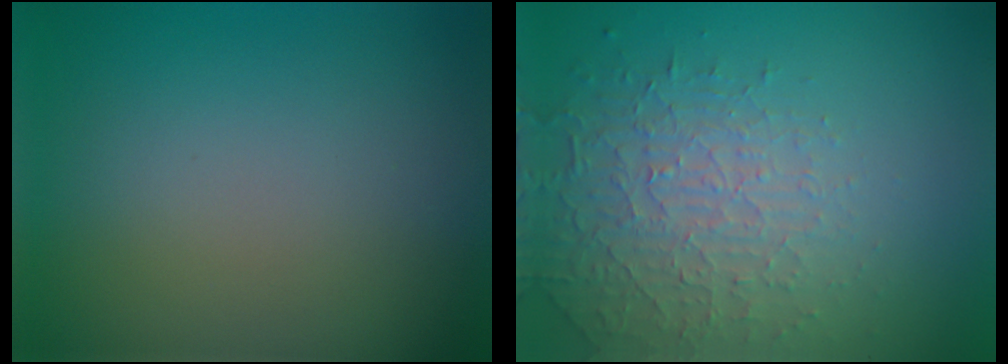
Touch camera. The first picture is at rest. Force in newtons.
{"total": 4.6, "press": 3.4, "slide": 3.1}